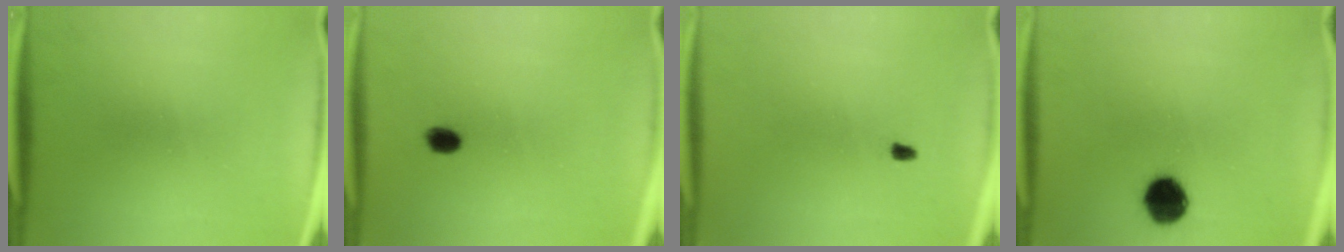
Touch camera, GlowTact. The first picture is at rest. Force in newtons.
{"total": 2.4}
{"total": 0.9}
{"total": 9.0}